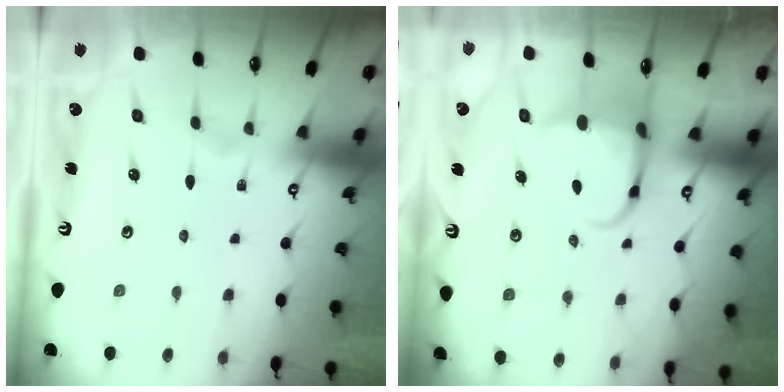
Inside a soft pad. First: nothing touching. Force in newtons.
{"total": 6.5, "press": 6.3, "slide": 1.5}